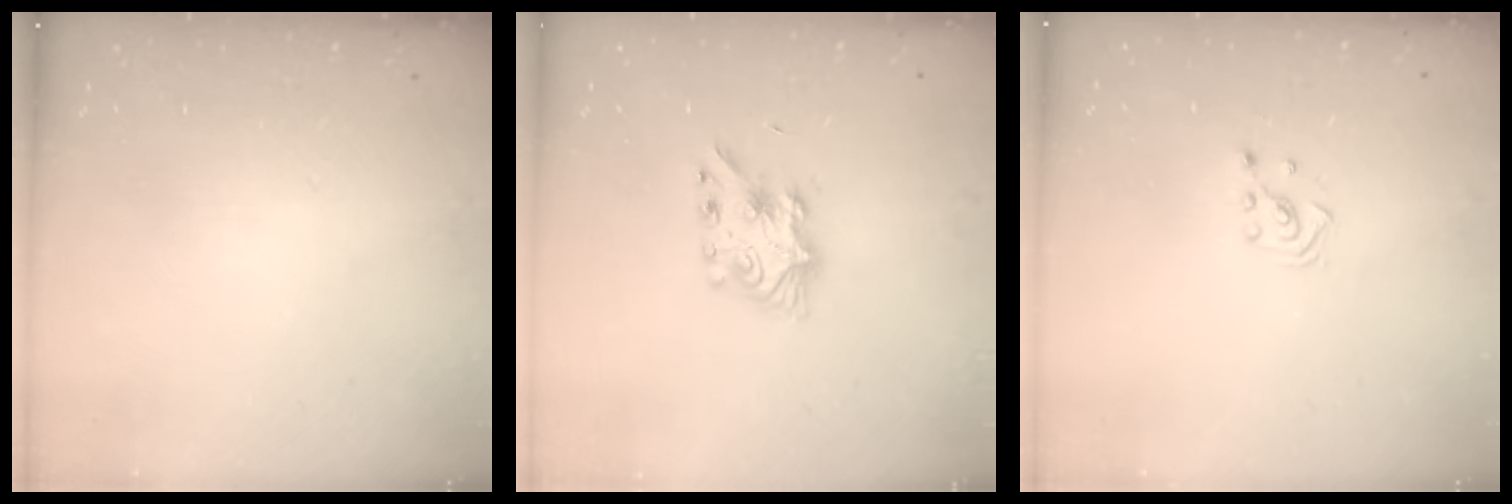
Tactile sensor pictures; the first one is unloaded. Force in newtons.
{"total": 7.2, "press": 7.2, "slide": 0.2}
{"total": 2.1, "press": 2.1, "slide": 0.3}